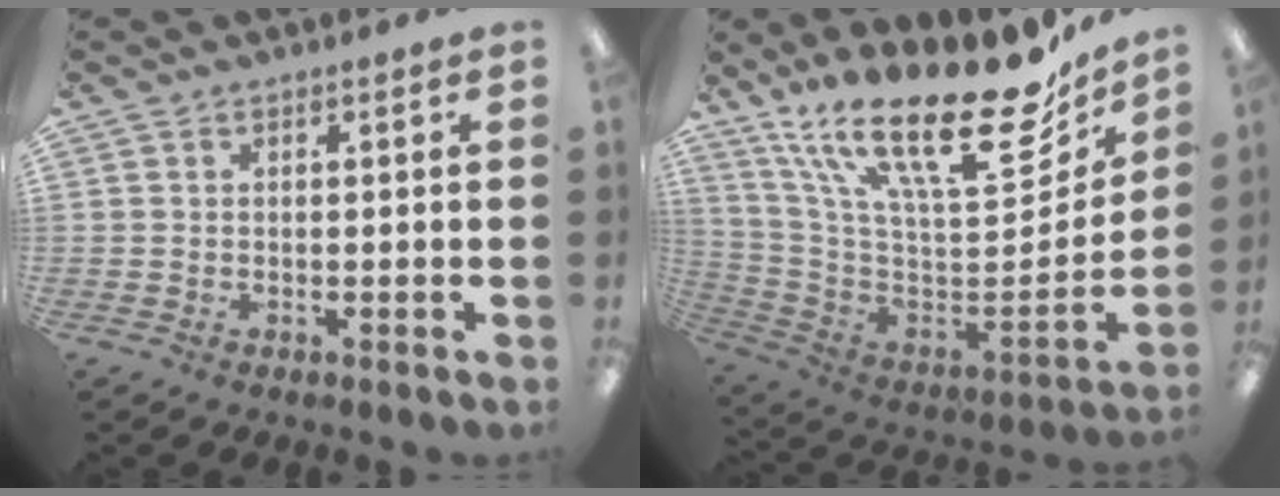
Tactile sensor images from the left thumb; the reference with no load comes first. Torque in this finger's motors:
{"motor_torque": [0.63, 0.39, 1.45, -1.32, 0.48]}